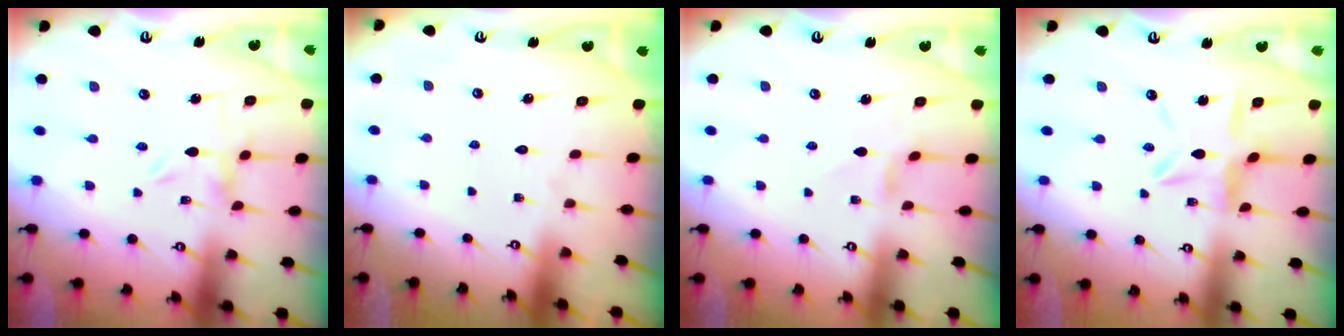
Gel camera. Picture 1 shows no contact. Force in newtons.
{"total": 1.6, "press": 1.6, "slide": 0.2}
{"total": 1.7, "press": 1.7, "slide": 0.4}
{"total": 8.2, "press": 8.2, "slide": 0.7}